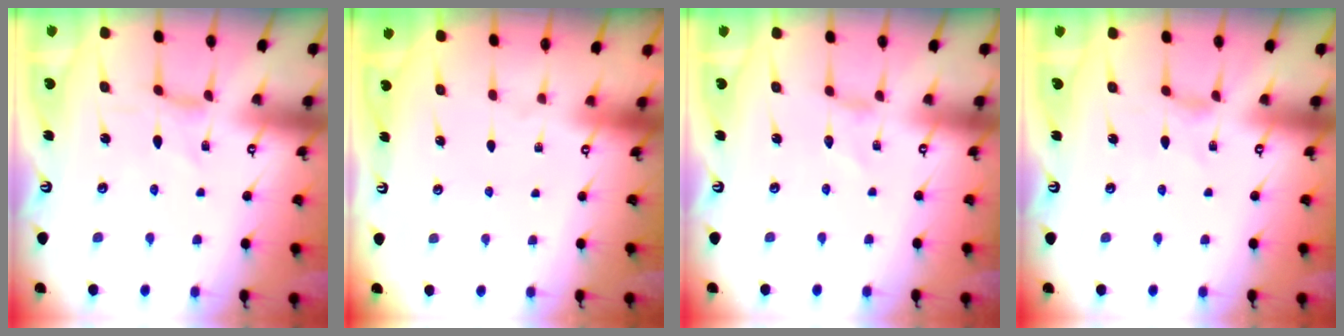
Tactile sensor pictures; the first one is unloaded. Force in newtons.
{"total": 0.0}
{"total": 0.0}
{"total": 0.0}